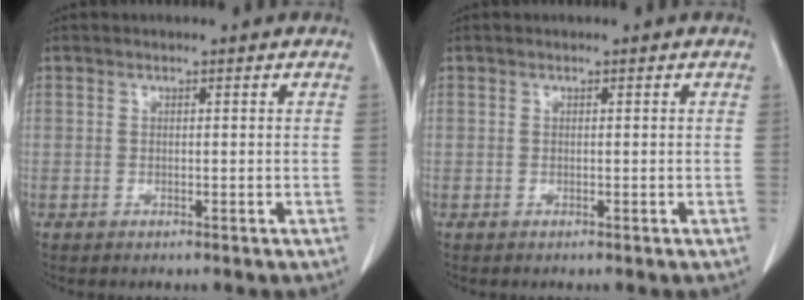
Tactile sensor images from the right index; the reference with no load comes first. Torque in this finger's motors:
{"motor_torque": [0.00, 0.00, 0.00, 0.00]}